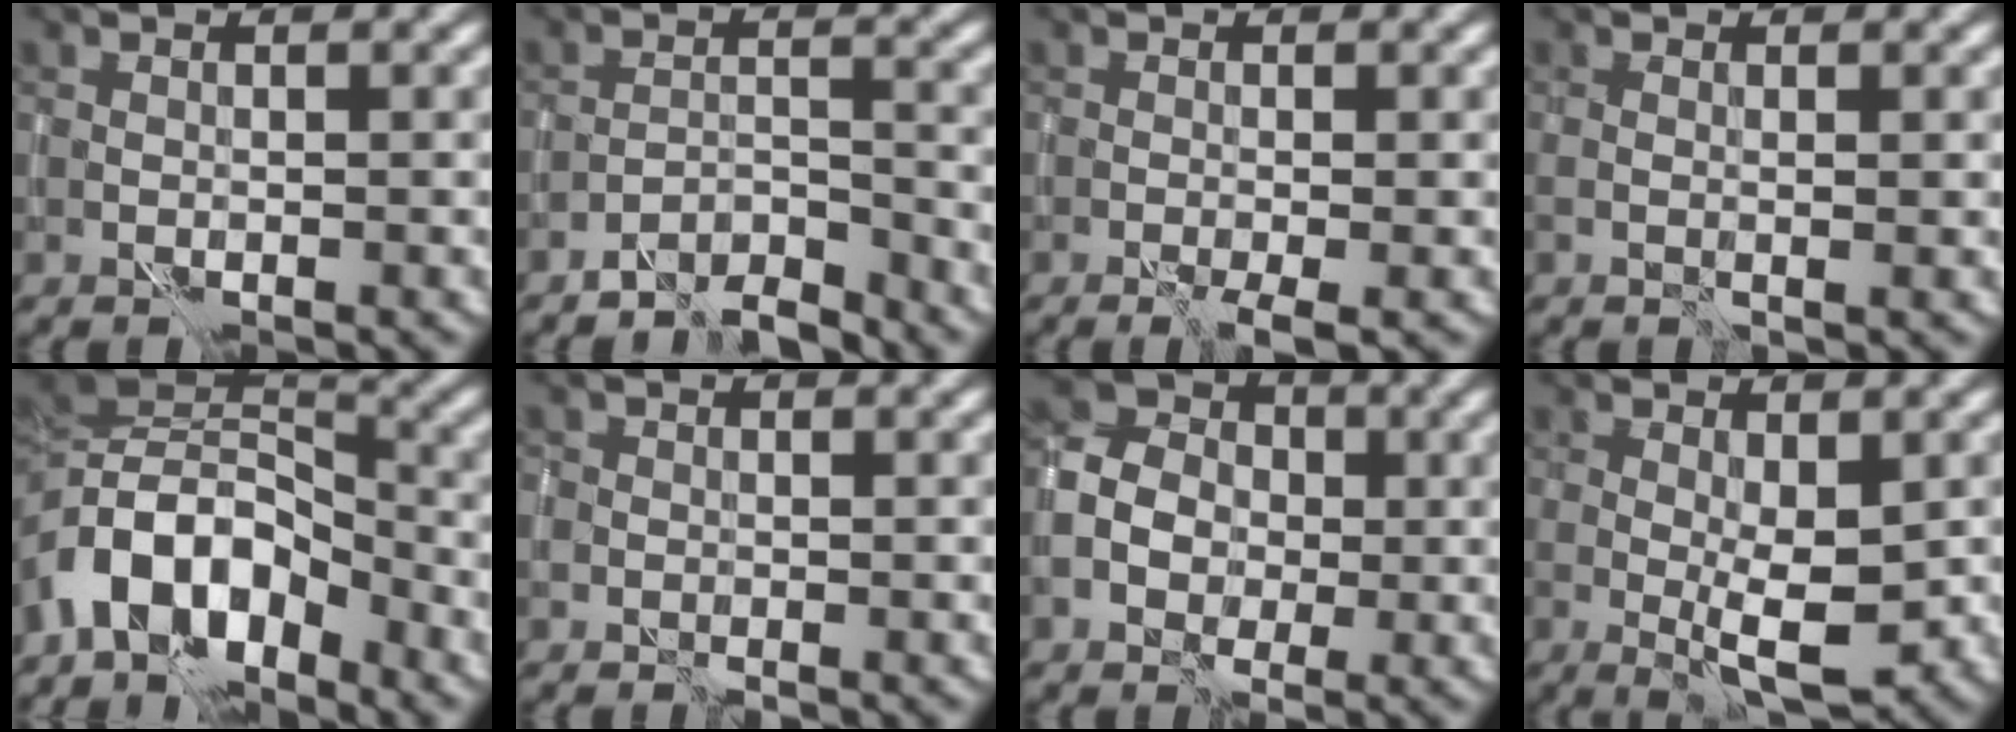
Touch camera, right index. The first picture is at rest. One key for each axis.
{"total": 4.3, "fx": -4.1, "fy": 0.7, "fz": 1.2, "tx": -0.019, "ty": 0.004, "tz": -0.077}
{"total": 1.9, "fx": -1.1, "fy": 0.2, "fz": 1.5, "tx": -0.030, "ty": 0.000, "tz": -0.022}
{"total": 1.2, "fx": 0.1, "fy": 0.2, "fz": 1.2, "tx": -0.017, "ty": 0.000, "tz": 0.001}
{"total": 9.4, "fx": -4.7, "fy": 5.3, "fz": 6.2, "tx": -0.103, "ty": 0.016, "tz": -0.100}
{"total": 1.6, "fx": -0.9, "fy": 1.3, "fz": 0.4, "tx": -0.005, "ty": -0.002, "tz": -0.019}
{"total": 6.3, "fx": -1.2, "fy": 5.2, "fz": 3.3, "tx": -0.064, "ty": 0.002, "tz": -0.033}
{"total": 5.0, "fx": -0.4, "fy": 2.1, "fz": 4.5, "tx": -0.078, "ty": -0.009, "tz": -0.002}